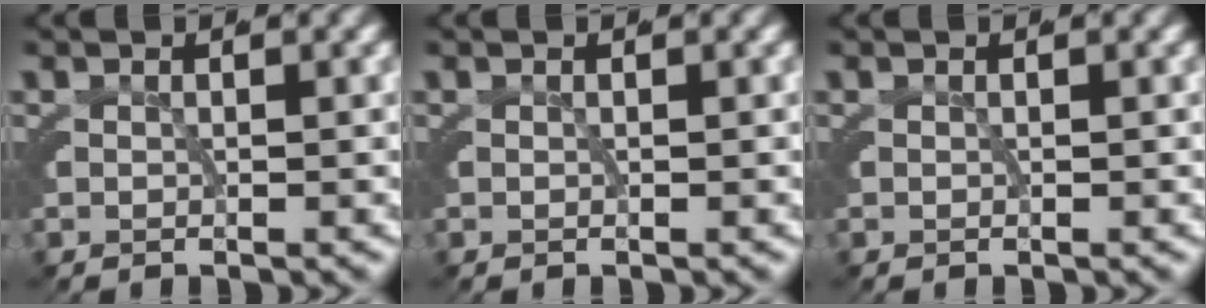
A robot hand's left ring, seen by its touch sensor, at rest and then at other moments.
{"total": 0.0}
{"total": 0.0}